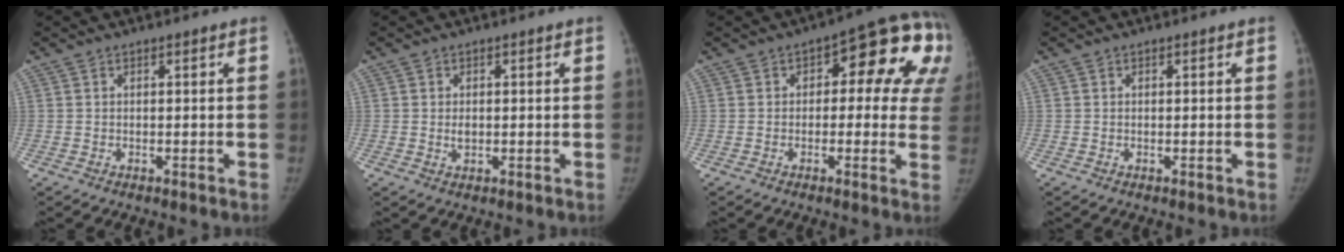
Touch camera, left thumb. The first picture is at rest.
{"total": 1.6, "force": [0.0, 1.1, 1.2], "torque": [-0.013, -0.001, 0.001]}
{"total": 16.5, "force": [4.4, 8.5, 13.4], "torque": [-0.096, 0.012, 0.036]}
{"total": 0.0}